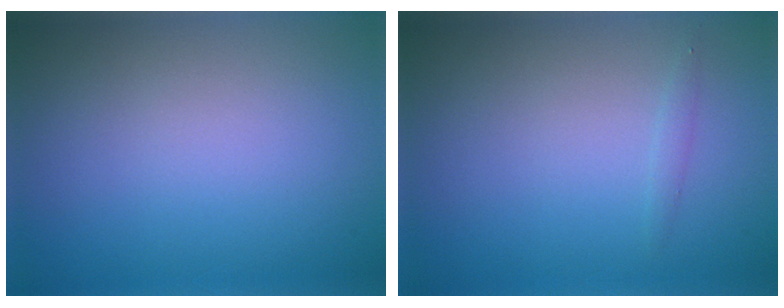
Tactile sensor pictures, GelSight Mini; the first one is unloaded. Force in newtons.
{"total": 0.6, "press": 0.6, "slide": 0.0}